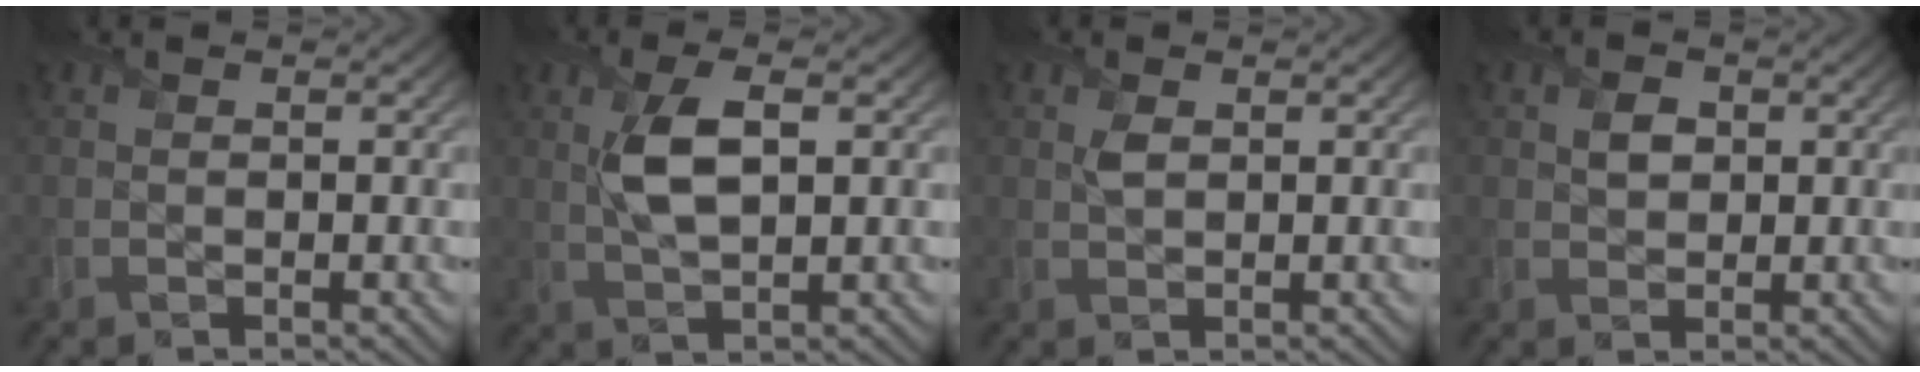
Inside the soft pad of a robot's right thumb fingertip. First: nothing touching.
{"total": 5.5, "force": [1.1, 1.9, 5.0], "torque": [-0.109, 0.002, 0.024]}
{"total": 1.4, "force": [0.5, 0.7, 1.0], "torque": [-0.025, -0.003, 0.011]}
{"total": 2.1, "force": [0.6, 1.7, 1.2], "torque": [-0.026, -0.003, 0.010]}